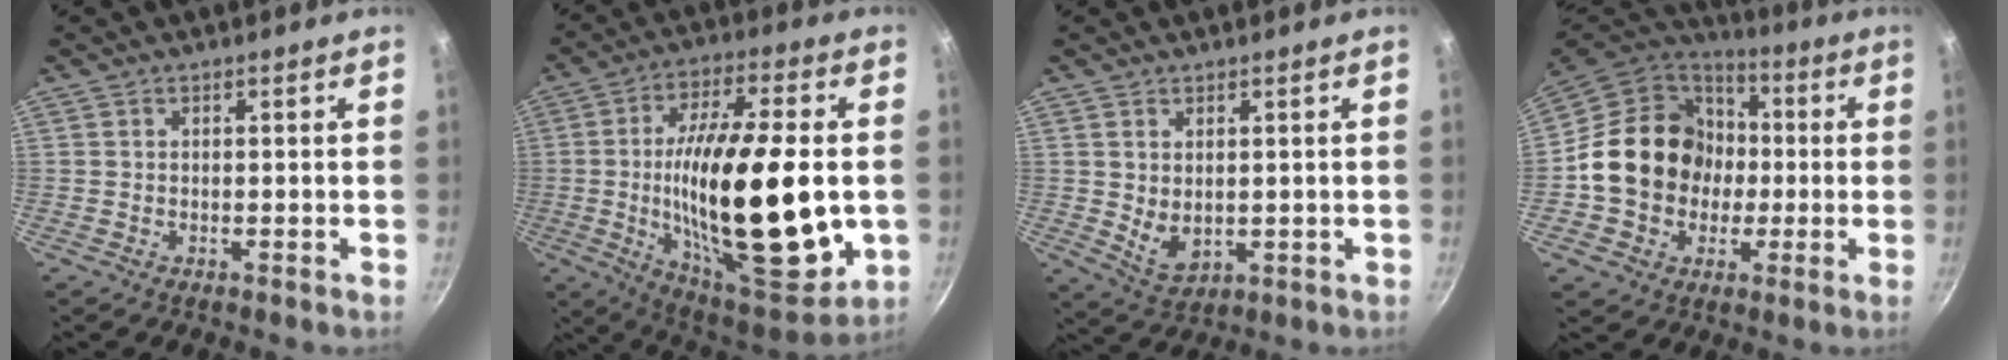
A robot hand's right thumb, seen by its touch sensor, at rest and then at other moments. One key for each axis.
{"total": 29.4, "fx": -2.2, "fy": 10.7, "fz": 27.3, "tx": -0.445, "ty": -0.002, "tz": -0.032}
{"total": 5.5, "fx": 0.9, "fy": 3.6, "fz": 4.0, "tx": -0.061, "ty": -0.019, "tz": 0.029}
{"total": 19.7, "fx": -0.6, "fy": 17.0, "fz": 10.1, "tx": -0.151, "ty": 0.042, "tz": -0.011}